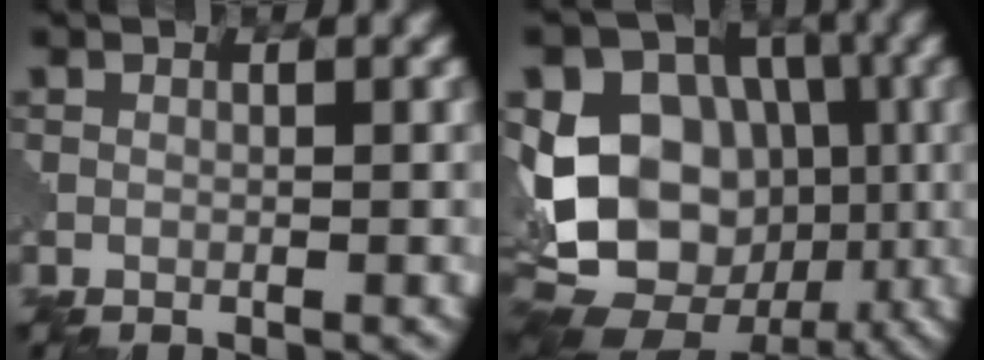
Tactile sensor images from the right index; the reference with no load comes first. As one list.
[{"total": 13.9, "force": [-1.4, 11.0, 8.4], "torque": [-0.152, 0.005, -0.028]}]